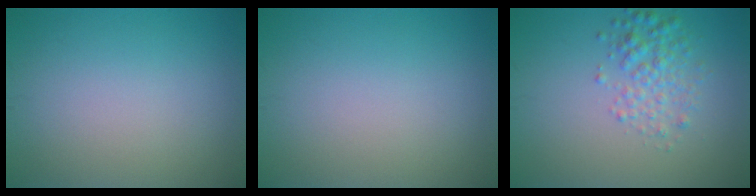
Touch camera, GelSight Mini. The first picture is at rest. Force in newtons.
{"total": 0.0}
{"total": 2.8, "press": 2.8, "slide": 0.0}